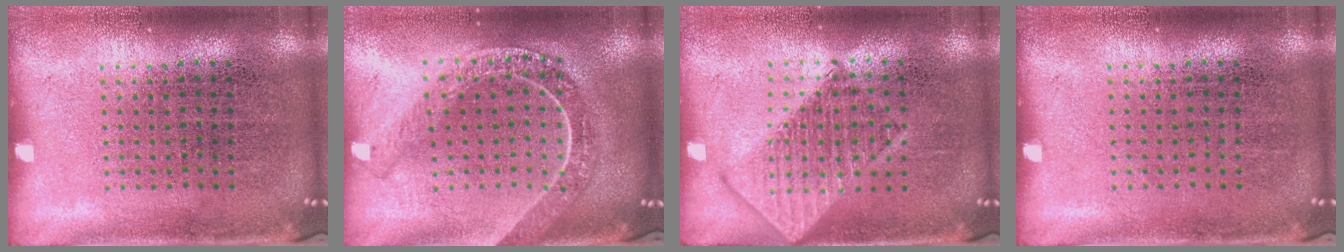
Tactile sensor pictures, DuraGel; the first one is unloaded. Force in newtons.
{"total": 2.2, "press": 1.9, "slide": 1.2}
{"total": 2.0, "press": 1.9, "slide": 0.2}
{"total": 0.0}